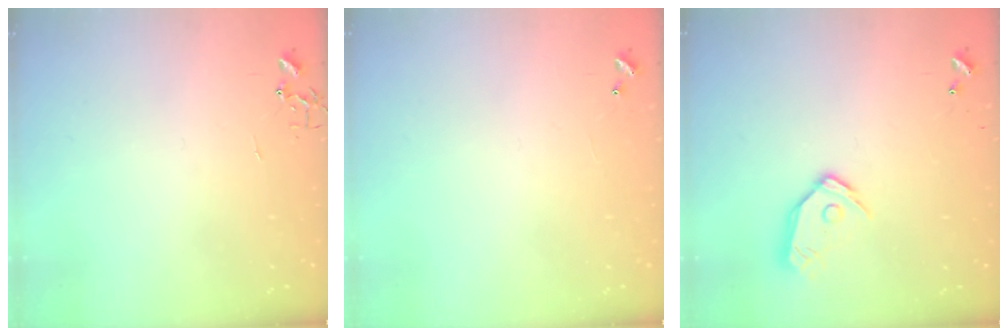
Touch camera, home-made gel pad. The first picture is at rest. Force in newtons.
{"total": 4.7, "press": 4.7, "slide": 0.4}
{"total": 11.6, "press": 11.5, "slide": 1.2}